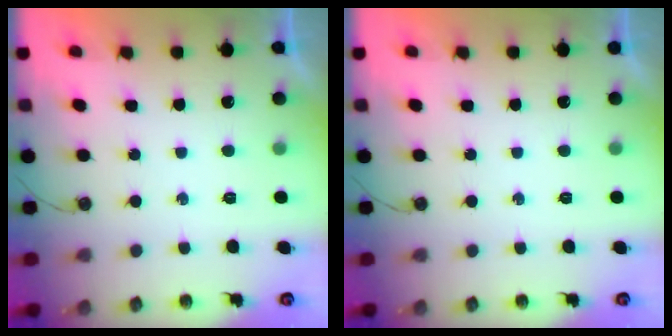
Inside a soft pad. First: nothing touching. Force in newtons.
{"total": 0.0}